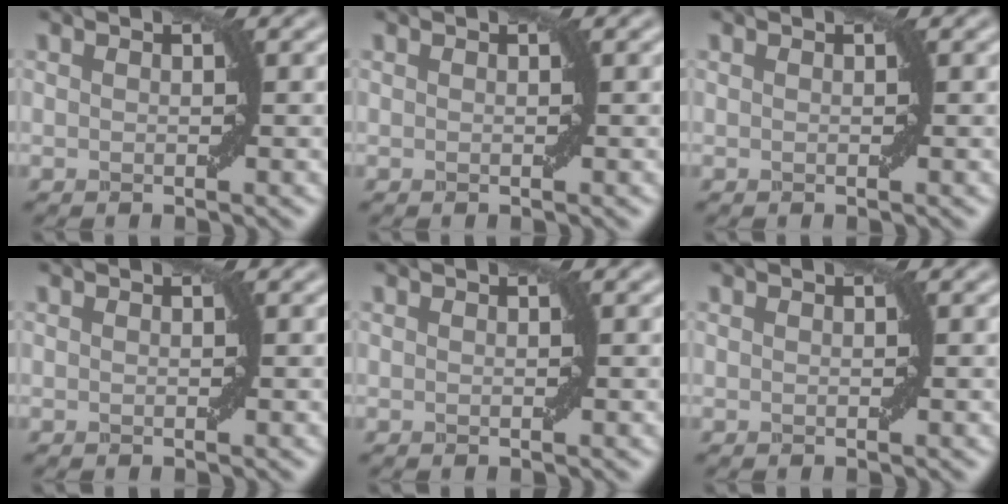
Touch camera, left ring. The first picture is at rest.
{"total": 0.0}
{"total": 0.0}
{"total": 0.0}
{"total": 0.0}
{"total": 0.0}